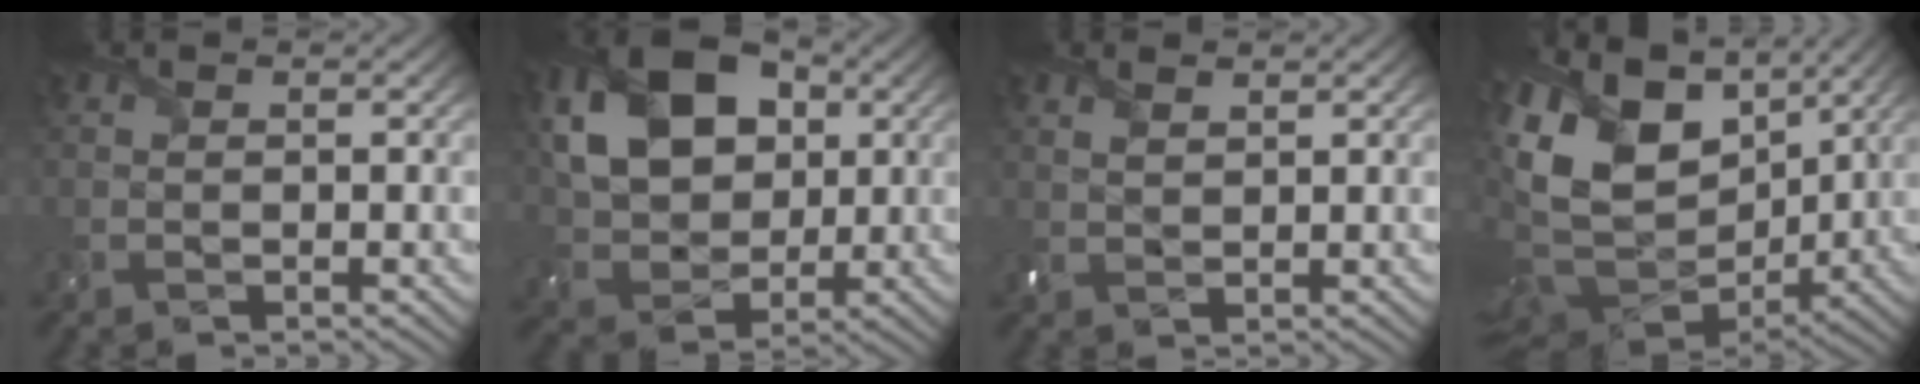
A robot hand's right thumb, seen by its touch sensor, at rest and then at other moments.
{"total": 13.1, "force": [3.7, 9.3, 8.5], "torque": [-0.193, 0.011, 0.063]}
{"total": 1.8, "force": [1.2, 0.8, 1.1], "torque": [-0.032, -0.001, 0.028]}
{"total": 16.6, "force": [4.0, 10.6, 12.1], "torque": [-0.293, 0.000, 0.075]}